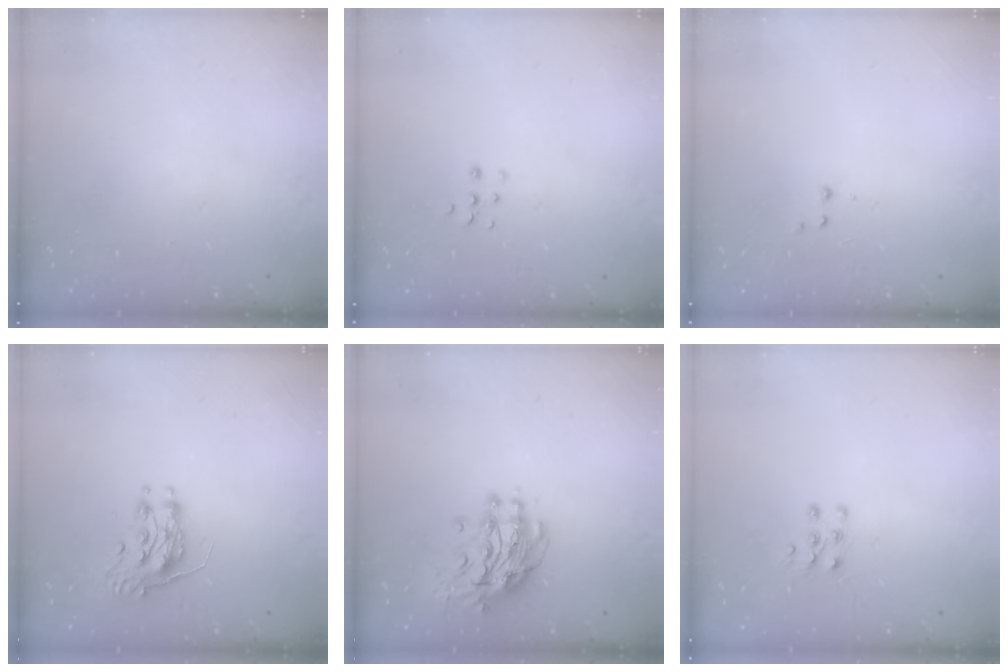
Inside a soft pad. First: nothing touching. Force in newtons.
{"total": 4.4, "press": 4.4, "slide": 0.3}
{"total": 2.6, "press": 2.5, "slide": 0.6}
{"total": 8.2, "press": 8.2, "slide": 0.3}
{"total": 12.2, "press": 12.1, "slide": 1.1}
{"total": 5.5, "press": 5.4, "slide": 1.1}